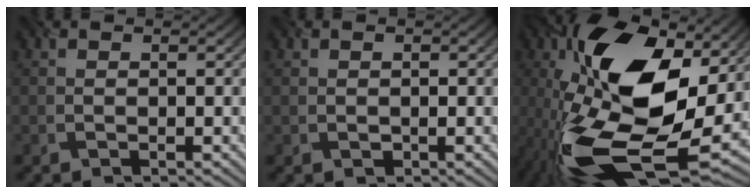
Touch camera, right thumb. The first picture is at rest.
{"total": 0.7, "force": [0.0, 0.6, 0.4], "torque": [-0.005, 0.000, 0.002]}
{"total": 20.3, "force": [-1.5, 9.7, 17.7], "torque": [-0.359, -0.006, -0.041]}